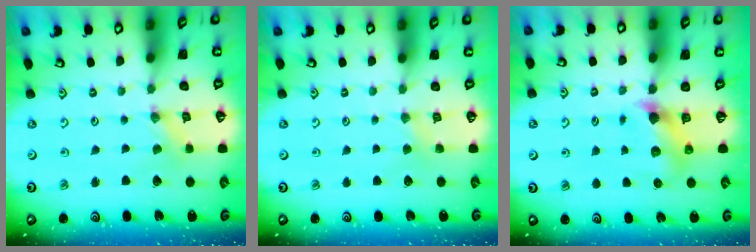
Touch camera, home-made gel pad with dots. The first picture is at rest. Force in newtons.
{"total": 2.3, "press": 2.3, "slide": 0.3}
{"total": 7.2, "press": 7.2, "slide": 0.6}